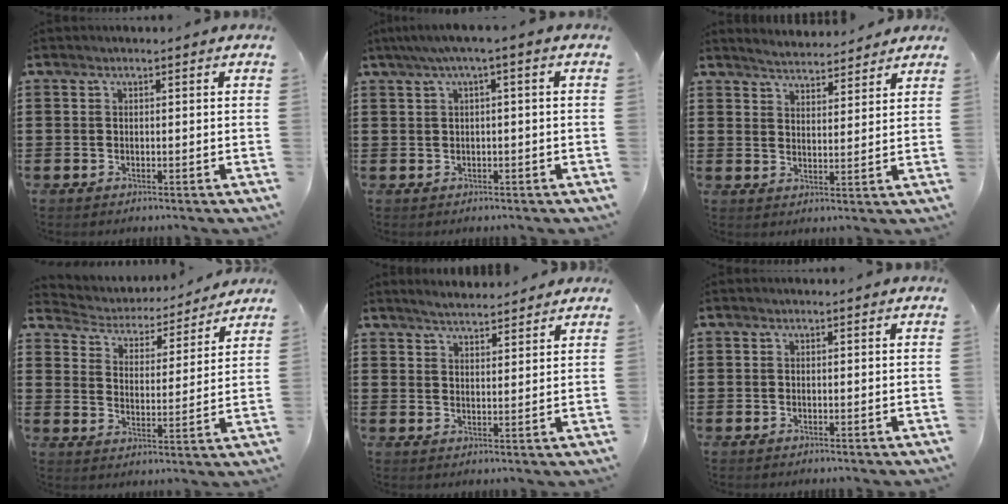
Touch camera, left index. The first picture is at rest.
{"total": 2.2, "force": [-0.5, 0.0, 2.1], "torque": [-0.034, 0.000, -0.012]}
{"total": 3.7, "force": [3.7, 0.2, 0.3], "torque": [-0.018, -0.015, 0.066]}
{"total": 3.7, "force": [3.7, 0.5, 0.0], "torque": [-0.027, -0.031, 0.056]}
{"total": 3.3, "force": [3.2, 0.2, 0.6], "torque": [-0.021, -0.007, 0.060]}
{"total": 0.0}